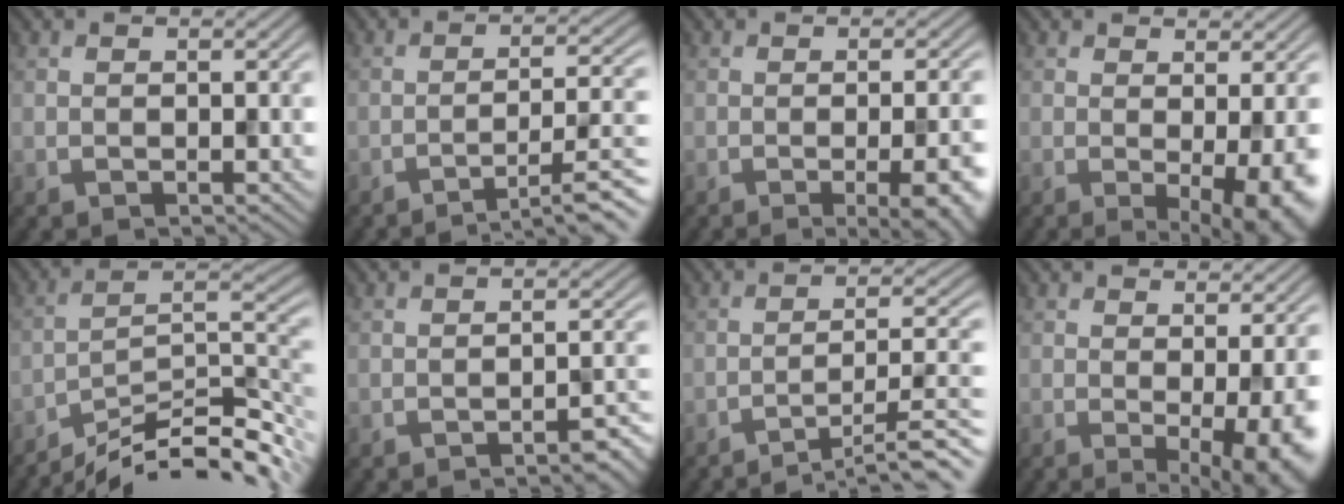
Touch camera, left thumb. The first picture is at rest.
{"total": 8.3, "force": [-5.6, 1.2, 6.1], "torque": [-0.098, 0.015, -0.081]}
{"total": 8.5, "force": [-2.9, 2.5, 7.5], "torque": [-0.083, 0.005, -0.031]}
{"total": 6.9, "force": [-0.9, 1.6, 6.7], "torque": [-0.093, -0.010, -0.007]}
{"total": 13.2, "force": [-10.5, 2.6, 7.6], "torque": [-0.123, 0.003, -0.177]}
{"total": 3.2, "force": [-2.4, 0.5, 2.1], "torque": [-0.026, 0.009, -0.039]}
{"total": 10.4, "force": [-7.7, 1.3, 6.9], "torque": [-0.111, 0.019, -0.113]}
{"total": 7.8, "force": [-1.1, 1.8, 7.5], "torque": [-0.100, -0.008, -0.008]}